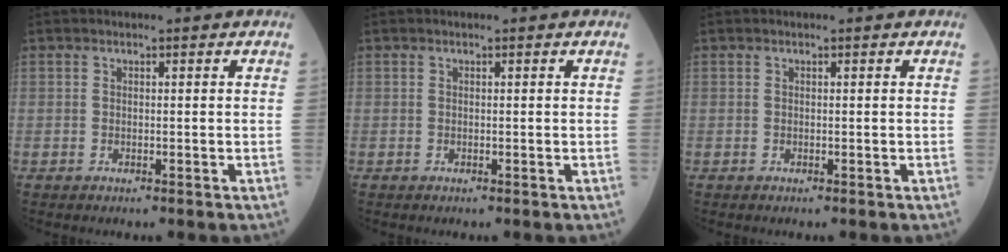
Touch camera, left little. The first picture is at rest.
{"total": 0.0}
{"total": 0.0}